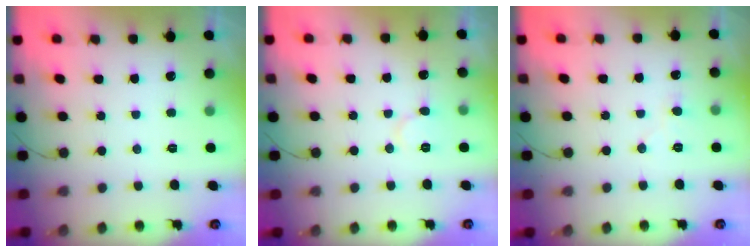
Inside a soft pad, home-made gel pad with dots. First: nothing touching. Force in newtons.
{"total": 6.1, "press": 6.1, "slide": 0.5}
{"total": 5.8, "press": 5.7, "slide": 0.5}